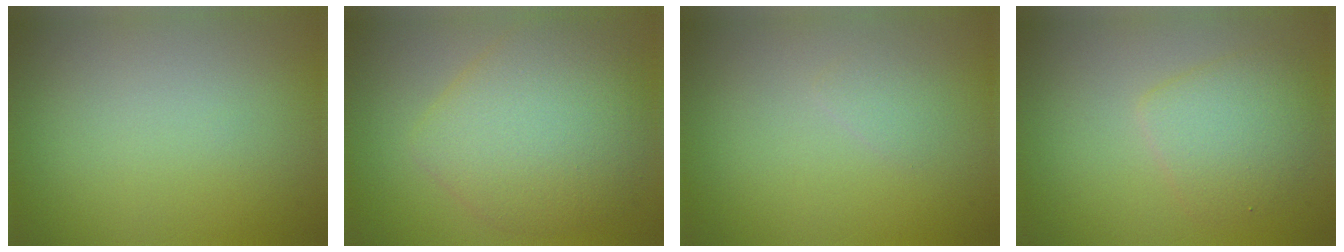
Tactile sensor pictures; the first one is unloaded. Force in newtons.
{"total": 7.0, "press": 7.0, "slide": 0.2}
{"total": 0.9, "press": 0.9, "slide": 0.1}
{"total": 3.4, "press": 3.4, "slide": 0.1}